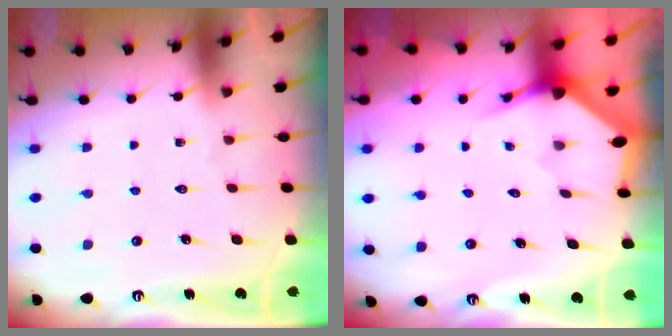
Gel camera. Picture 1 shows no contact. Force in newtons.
{"total": 2.9, "press": 2.9, "slide": 0.1}